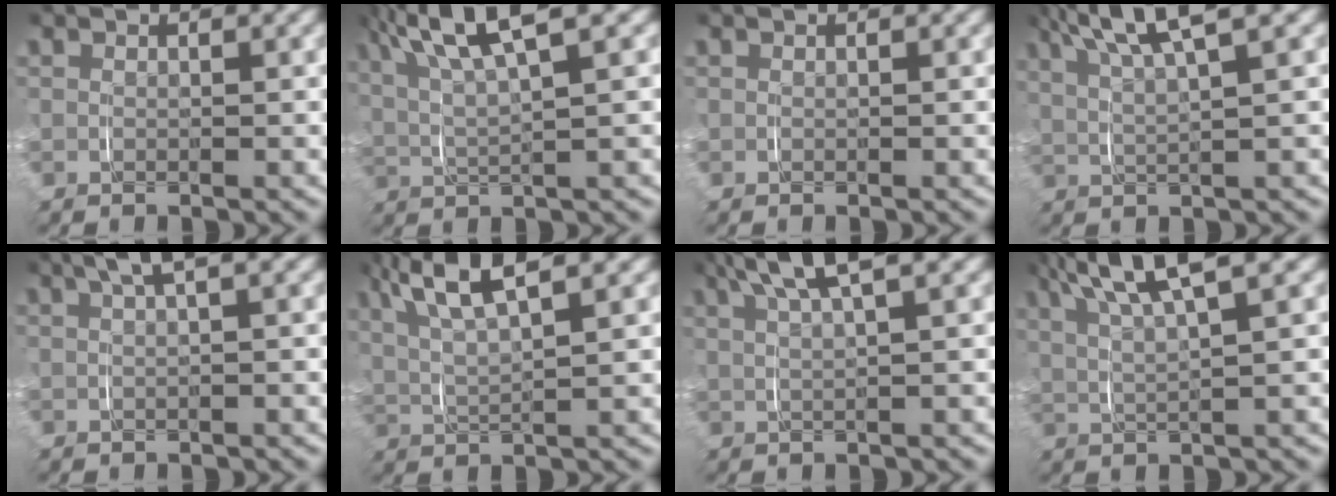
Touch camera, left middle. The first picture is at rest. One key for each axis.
{"total": 7.6, "fx": 4.5, "fy": 2.2, "fz": 5.7, "tx": -0.109, "ty": 0.014, "tz": 0.071}
{"total": 0.0}
{"total": 6.1, "fx": 4.1, "fy": 1.3, "fz": 4.3, "tx": -0.083, "ty": 0.013, "tz": 0.064}
{"total": 3.5, "fx": 2.1, "fy": 0.7, "fz": 2.6, "tx": -0.036, "ty": 0.021, "tz": 0.027}
{"total": 6.5, "fx": 3.8, "fy": 1.9, "fz": 4.9, "tx": -0.098, "ty": 0.011, "tz": 0.062}
{"total": 5.3, "fx": 3.8, "fy": 0.8, "fz": 3.6, "tx": -0.059, "ty": 0.019, "tz": 0.056}
{"total": 6.7, "fx": 4.3, "fy": 1.6, "fz": 4.9, "tx": -0.090, "ty": 0.016, "tz": 0.066}